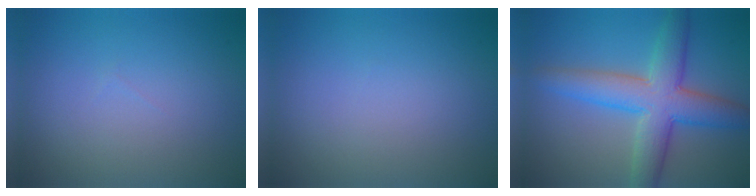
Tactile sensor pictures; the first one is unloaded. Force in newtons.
{"total": 0.0}
{"total": 7.5, "press": 7.5, "slide": 0.2}